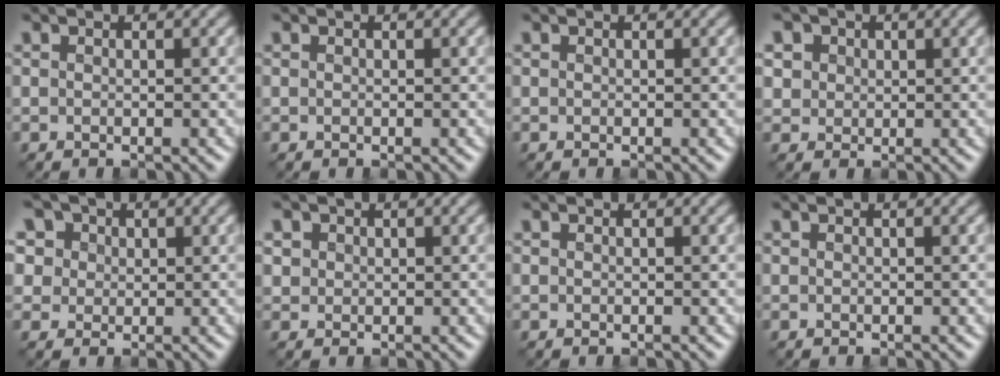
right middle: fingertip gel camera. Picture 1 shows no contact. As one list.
[{"total": 0.0}, {"total": 0.0}, {"total": 3.5, "force": [1.5, 2.9, 1.3], "torque": [-0.043, 0.009, 0.025]}, {"total": 8.4, "force": [4.3, 6.3, 3.6], "torque": [-0.083, 0.024, 0.048]}, {"total": 1.3, "force": [0.4, 1.3, 0.3], "torque": [-0.010, -0.003, 0.012]}, {"total": 0.0}, {"total": 0.0}]